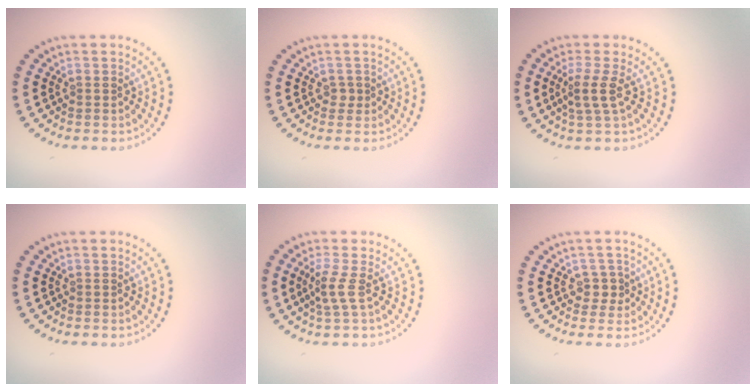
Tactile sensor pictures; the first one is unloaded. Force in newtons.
{"total": 0.7, "press": 0.6, "slide": 0.4}
{"total": 2.3, "press": 1.7, "slide": 1.5}
{"total": 0.0}
{"total": 2.1, "press": 1.5, "slide": 1.4}
{"total": 1.6, "press": 1.3, "slide": 0.9}